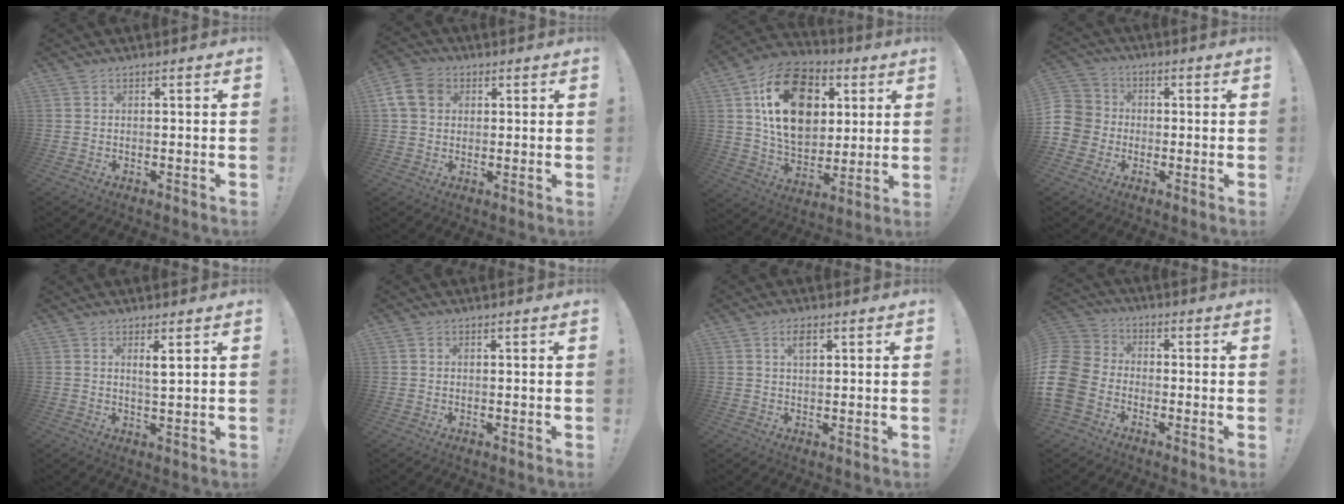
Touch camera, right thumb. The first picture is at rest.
{"total": 9.9, "force": [2.9, 7.7, 5.5], "torque": [-0.114, 0.005, 0.062]}
{"total": 21.5, "force": [6.8, 15.0, 13.8], "torque": [-0.225, -0.010, 0.124]}
{"total": 8.5, "force": [-1.4, 7.9, 2.6], "torque": [-0.067, 0.018, -0.022]}
{"total": 3.1, "force": [1.5, 0.2, 2.8], "torque": [-0.041, -0.012, 0.020]}
{"total": 0.5, "force": [0.2, 0.5, 0.1], "torque": [-0.002, 0.002, 0.003]}
{"total": 3.1, "force": [1.5, 1.4, 2.4], "torque": [-0.036, -0.001, 0.022]}
{"total": 12.7, "force": [-4.6, 9.7, 6.8], "torque": [-0.144, 0.035, -0.081]}